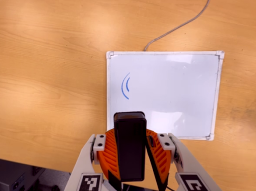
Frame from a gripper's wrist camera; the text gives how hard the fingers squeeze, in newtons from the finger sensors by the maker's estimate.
{"total": 8.0, "left": 8.3, "right": 7.7}